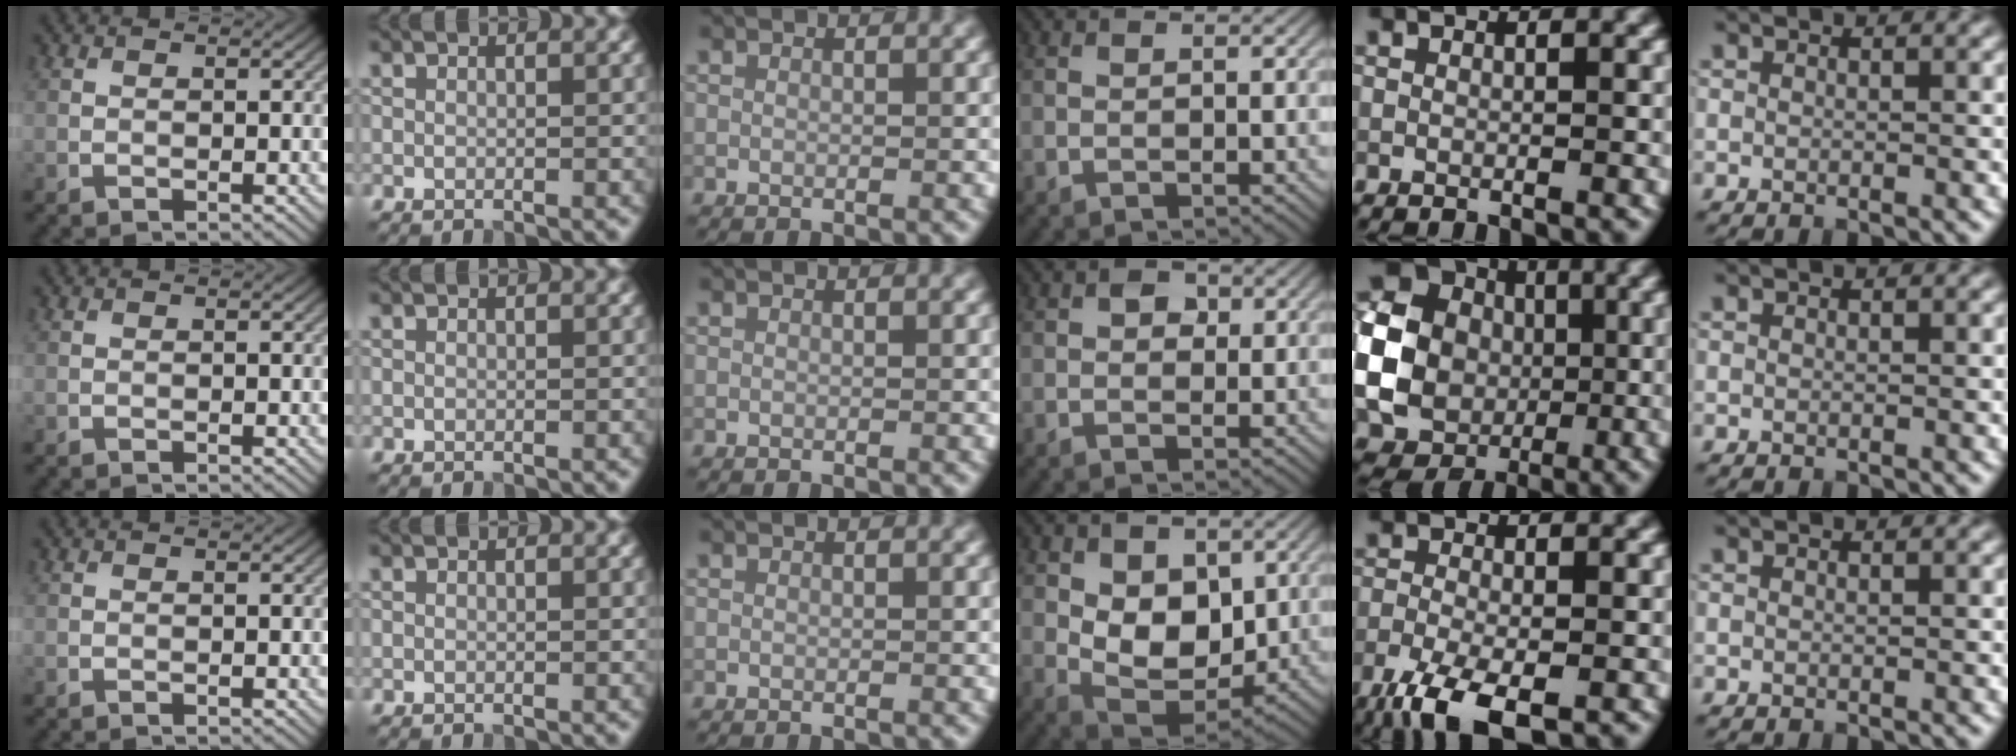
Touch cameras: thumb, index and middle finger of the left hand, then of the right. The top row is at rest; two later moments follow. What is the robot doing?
{"motion": "lift_and_place", "object": "coin"}